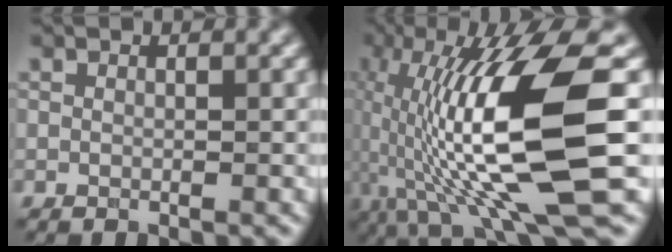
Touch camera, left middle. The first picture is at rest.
{"total": 14.1, "force": [-1.5, 3.0, 13.7], "torque": [-0.250, 0.012, -0.015]}